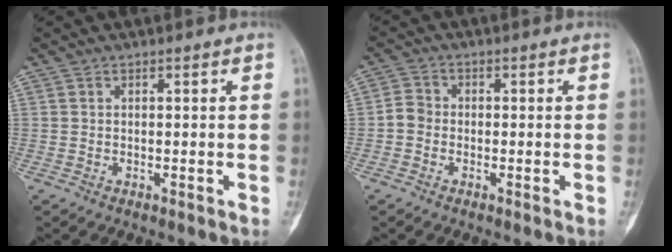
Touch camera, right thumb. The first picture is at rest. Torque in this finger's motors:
{"motor_torque": [0.38, -0.36, 0.51, -0.25, -0.12]}